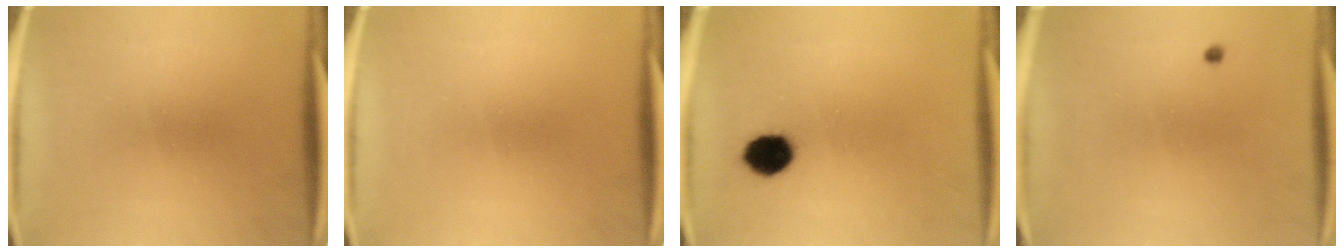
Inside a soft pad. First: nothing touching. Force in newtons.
{"total": 0.0}
{"total": 7.0}
{"total": 0.5}